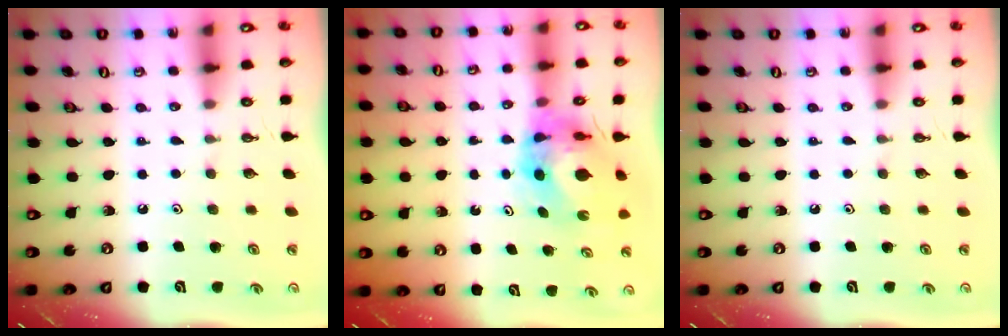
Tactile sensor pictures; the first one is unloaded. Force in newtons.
{"total": 8.8, "press": 8.7, "slide": 0.8}
{"total": 0.0}